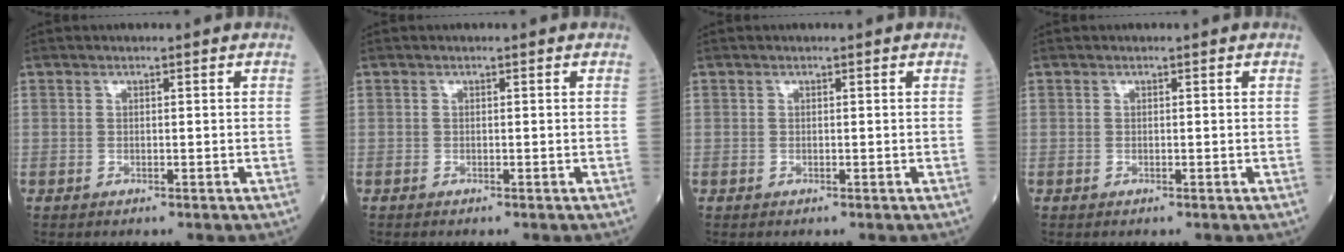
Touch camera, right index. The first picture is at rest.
{"total": 0.0}
{"total": 0.0}
{"total": 0.0}